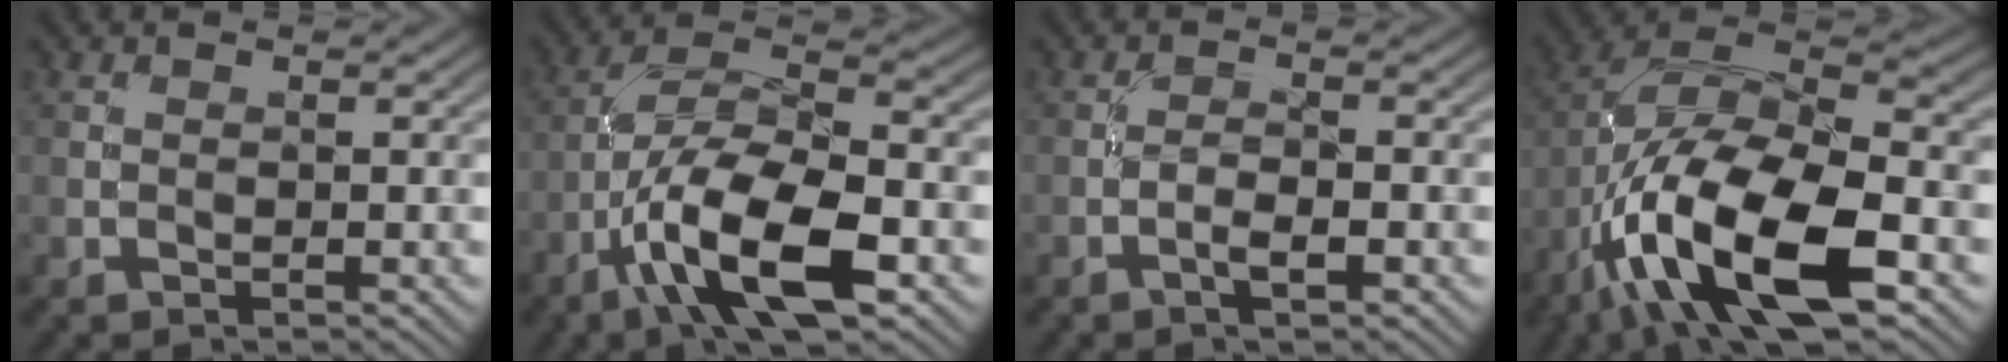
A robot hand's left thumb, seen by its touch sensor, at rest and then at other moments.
{"total": 12.4, "force": [-5.6, 4.3, 10.2], "torque": [-0.191, -0.001, -0.110]}
{"total": 2.1, "force": [-1.2, 0.4, 1.7], "torque": [-0.036, 0.006, -0.028]}
{"total": 16.6, "force": [-7.4, 6.4, 13.4], "torque": [-0.268, -0.010, -0.142]}